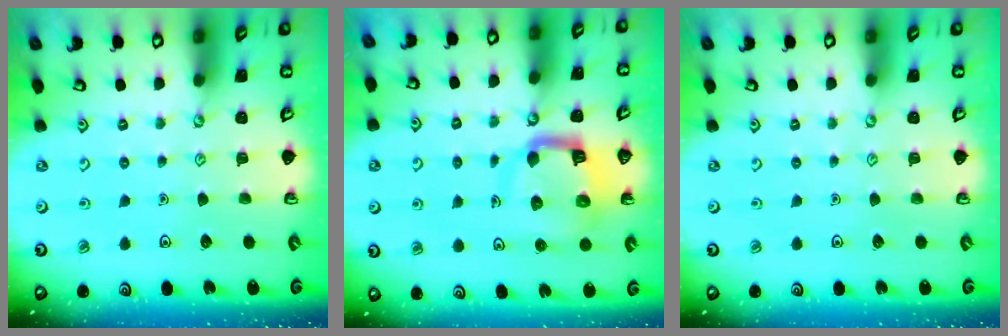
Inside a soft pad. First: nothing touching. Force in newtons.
{"total": 9.0, "press": 9.0, "slide": 1.1}
{"total": 0.0}